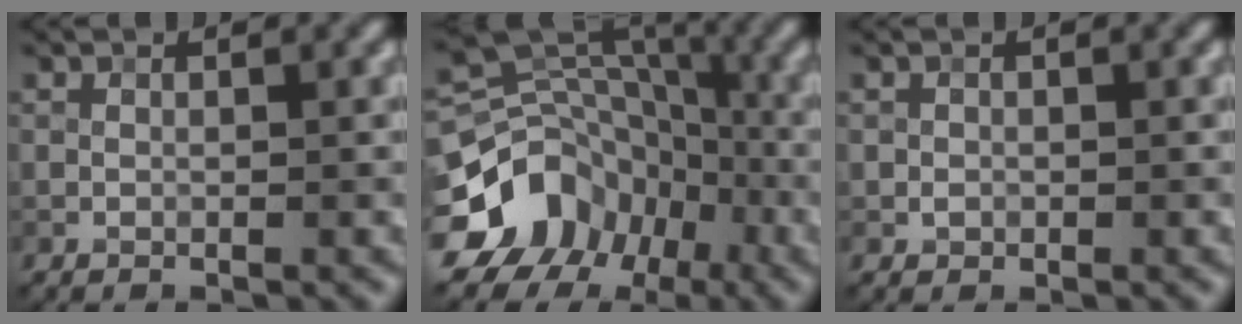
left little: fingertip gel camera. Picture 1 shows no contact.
{"total": 12.3, "force": [-5.8, 9.8, 4.5], "torque": [-0.091, 0.001, -0.111]}
{"total": 0.6, "force": [0.0, 0.6, 0.2], "torque": [-0.001, -0.003, 0.003]}